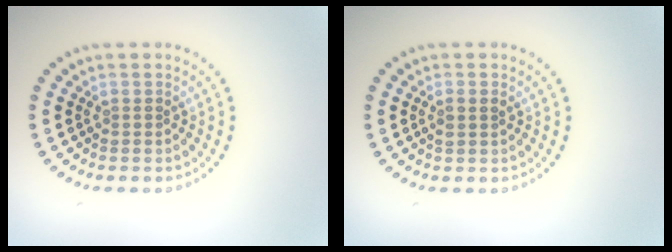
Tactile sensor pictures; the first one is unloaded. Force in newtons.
{"total": 1.0, "press": 1.0, "slide": 0.2}